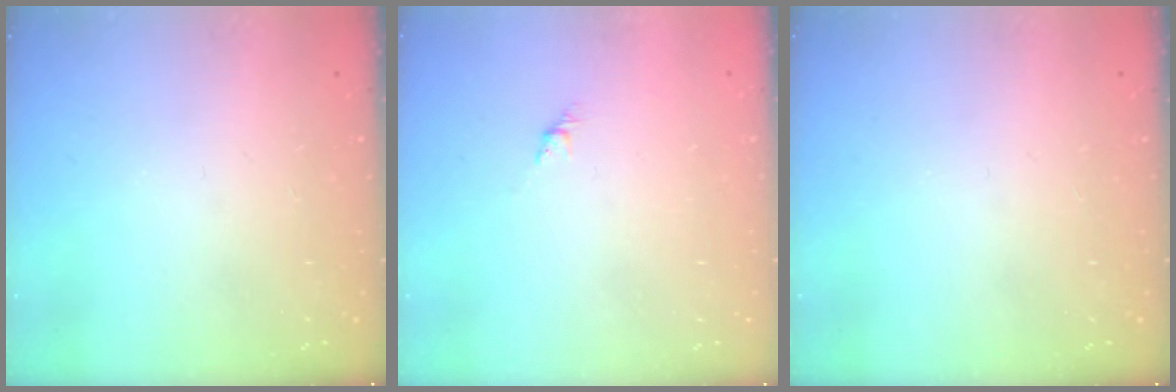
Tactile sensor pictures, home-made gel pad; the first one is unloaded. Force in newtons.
{"total": 3.0, "press": 2.9, "slide": 0.7}
{"total": 0.0}